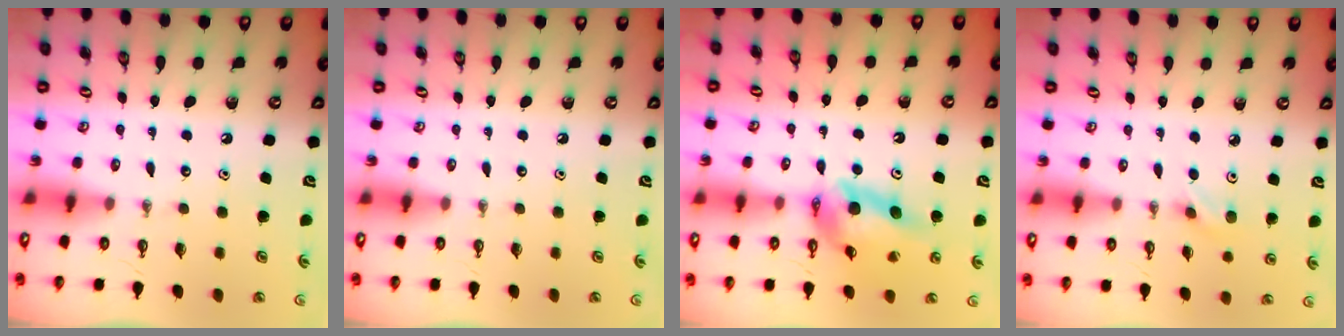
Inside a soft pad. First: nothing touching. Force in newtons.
{"total": 0.0}
{"total": 12.1, "press": 12.0, "slide": 1.4}
{"total": 3.9, "press": 3.6, "slide": 1.4}